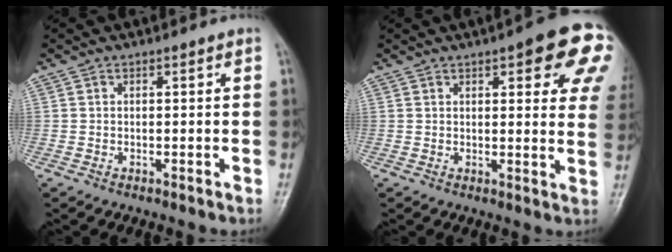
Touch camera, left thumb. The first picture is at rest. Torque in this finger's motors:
{"motor_torque": [2.59, 2.42, 1.32, -1.45, 0.08]}